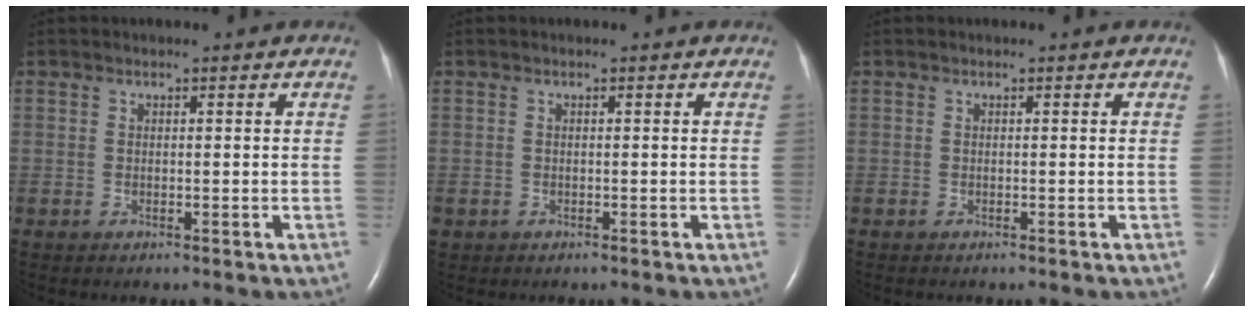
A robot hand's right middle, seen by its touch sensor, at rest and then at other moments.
{"total": 0.8, "force": [-0.4, 0.6, 0.3], "torque": [-0.009, 0.002, -0.003]}
{"total": 0.0}